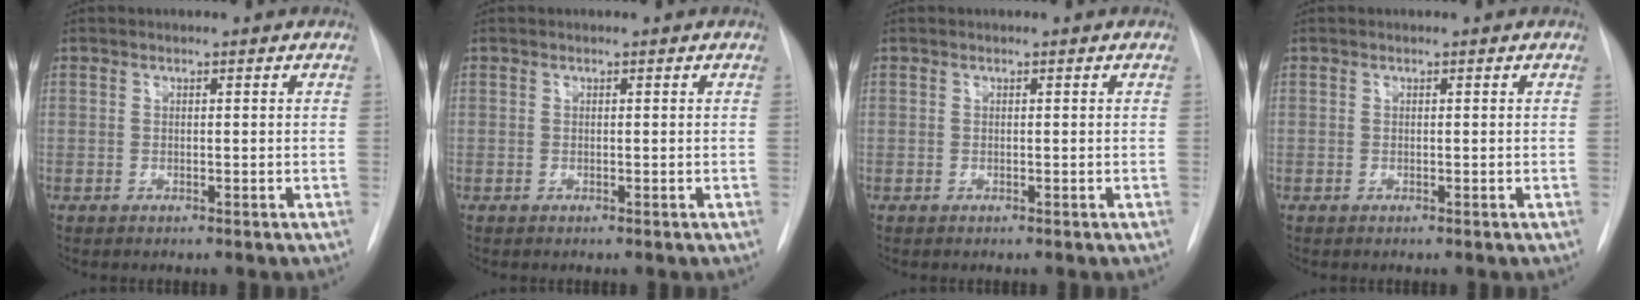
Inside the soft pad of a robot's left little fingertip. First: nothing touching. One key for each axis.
{"total": 0.0}
{"total": 0.0}
{"total": 0.0}